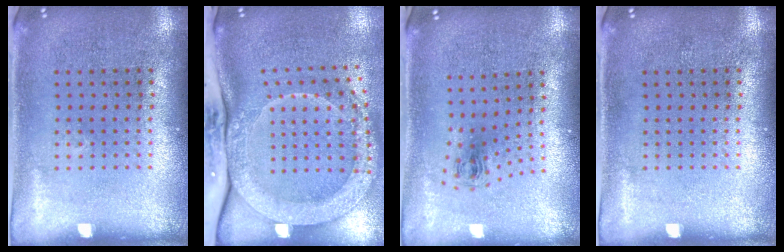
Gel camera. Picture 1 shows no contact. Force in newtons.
{"total": 3.0, "press": 2.3, "slide": 1.9}
{"total": 0.7, "press": 0.4, "slide": 0.6}
{"total": 0.0}